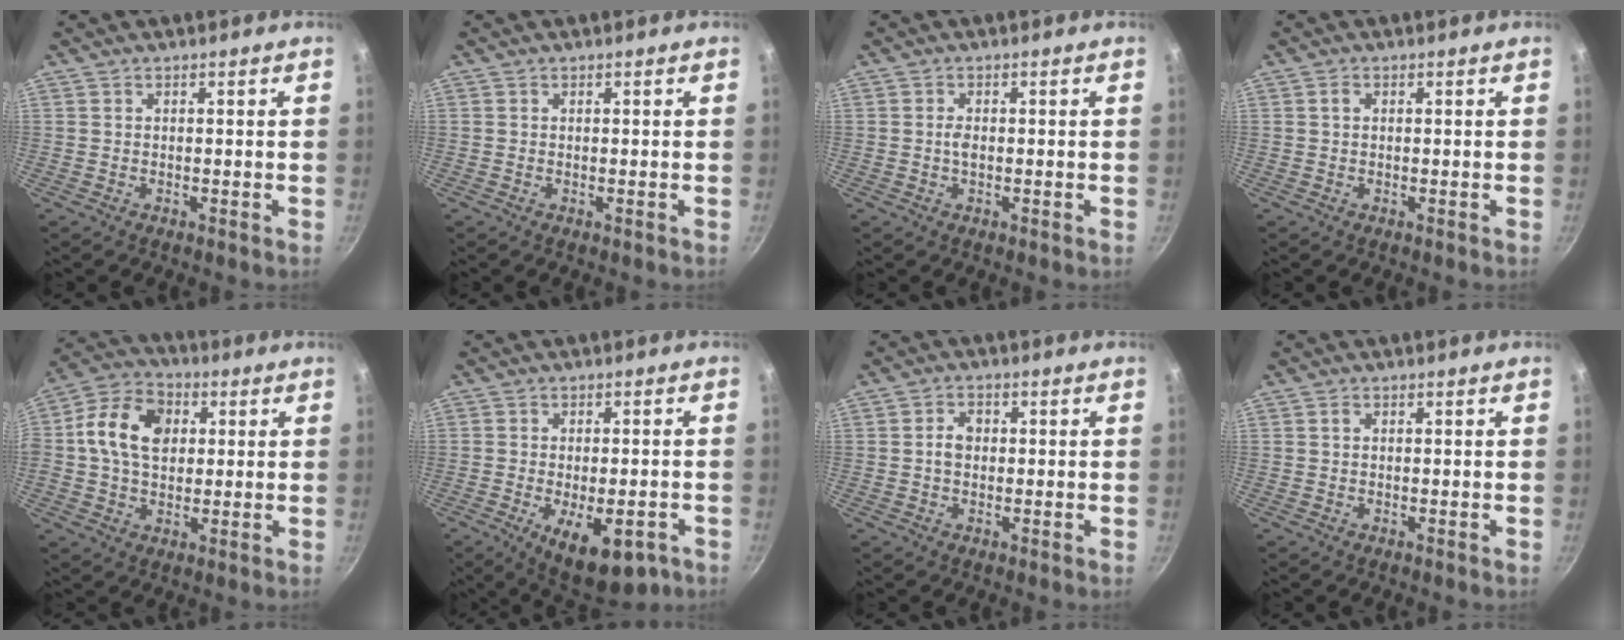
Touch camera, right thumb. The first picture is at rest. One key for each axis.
{"total": 0.0}
{"total": 1.7, "fx": -0.1, "fy": 0.9, "fz": 1.4, "tx": -0.026, "ty": 0.003, "tz": -0.003}
{"total": 1.2, "fx": 0.3, "fy": 0.8, "fz": 0.8, "tx": -0.014, "ty": 0.005, "tz": 0.004}
{"total": 13.7, "fx": 2.2, "fy": 9.8, "fz": 9.2, "tx": -0.147, "ty": 0.016, "tz": 0.020}
{"total": 12.3, "fx": -5.2, "fy": 5.5, "fz": 9.7, "tx": -0.115, "ty": 0.009, "tz": -0.061}
{"total": 3.5, "fx": 0.1, "fy": 2.6, "fz": 2.3, "tx": -0.027, "ty": 0.010, "tz": -0.001}
{"total": 0.8, "fx": 0.2, "fy": 0.5, "fz": 0.6, "tx": -0.011, "ty": 0.004, "tz": 0.003}